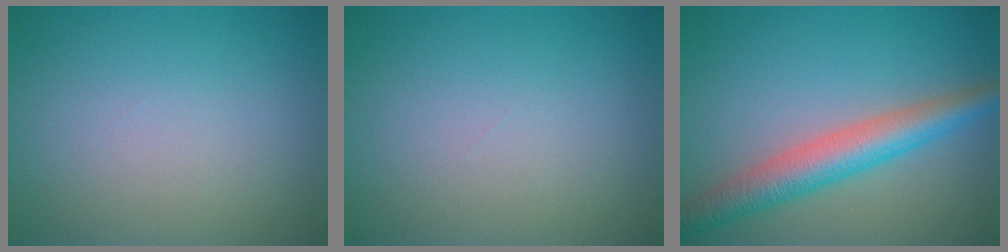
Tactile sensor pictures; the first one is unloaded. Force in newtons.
{"total": 0.0}
{"total": 5.3, "press": 5.3, "slide": 0.2}